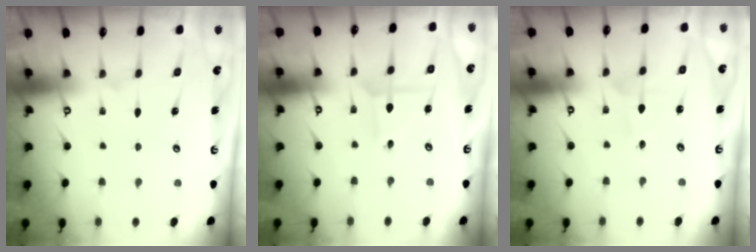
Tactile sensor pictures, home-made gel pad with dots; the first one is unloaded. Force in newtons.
{"total": 1.9, "press": 1.9, "slide": 0.2}
{"total": 2.7, "press": 2.7, "slide": 0.3}